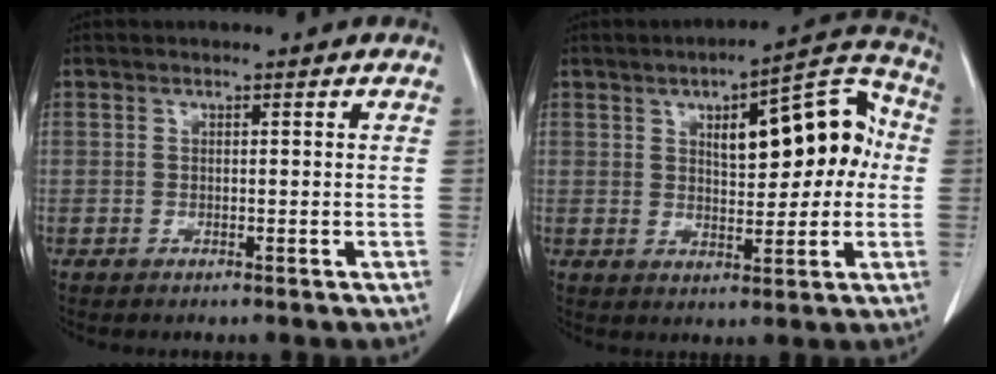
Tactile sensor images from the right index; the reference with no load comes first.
{"total": 13.1, "force": [2.2, 5.0, 11.9], "torque": [-0.153, 0.043, 0.036]}